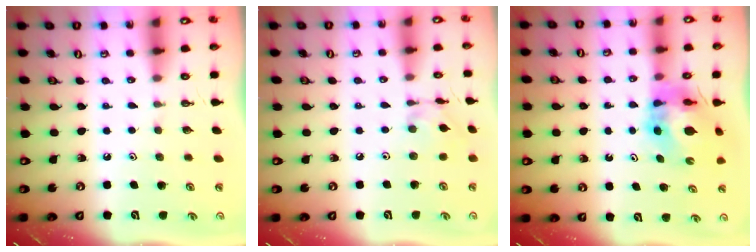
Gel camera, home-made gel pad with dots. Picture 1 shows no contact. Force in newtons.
{"total": 4.1, "press": 4.1, "slide": 0.4}
{"total": 10.3, "press": 10.2, "slide": 1.4}